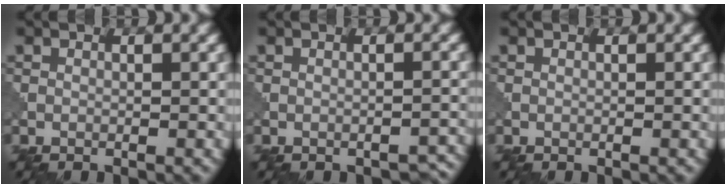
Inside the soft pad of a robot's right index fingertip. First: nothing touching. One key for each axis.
{"total": 1.5, "fx": -1.3, "fy": 0.5, "fz": 0.4, "tx": -0.002, "ty": -0.002, "tz": -0.015}
{"total": 0.0}